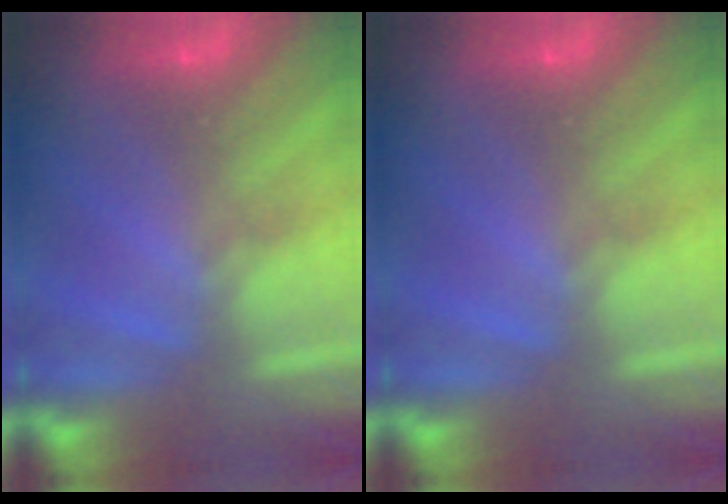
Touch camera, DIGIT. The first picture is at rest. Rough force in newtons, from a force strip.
{"total": 0.0}